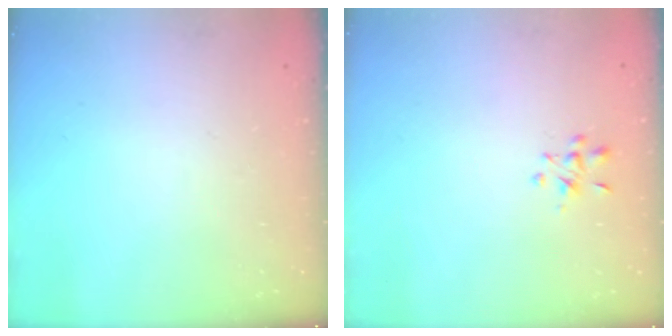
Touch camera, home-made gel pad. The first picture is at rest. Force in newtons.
{"total": 2.7, "press": 2.5, "slide": 1.0}